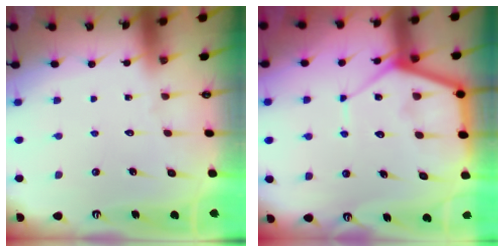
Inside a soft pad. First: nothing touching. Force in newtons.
{"total": 11.6, "press": 11.5, "slide": 1.0}